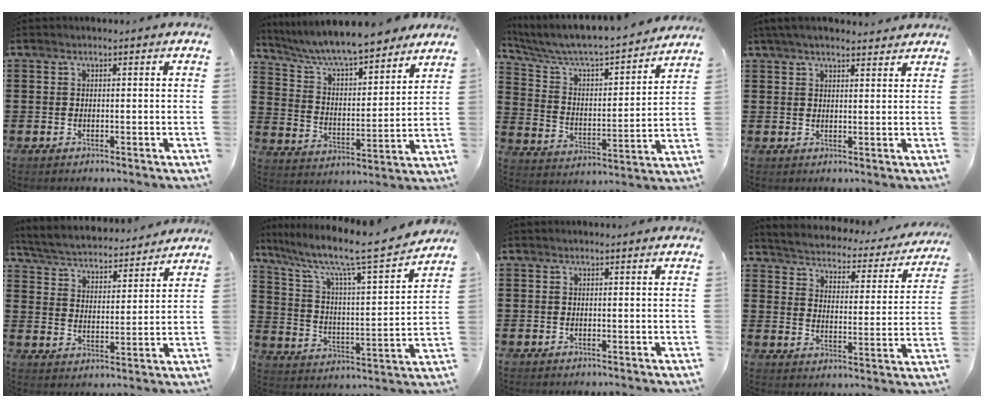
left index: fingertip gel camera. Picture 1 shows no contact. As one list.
[{"total": 7.4, "force": [6.9, 0.7, 2.8], "torque": [-0.082, -0.042, 0.118]}, {"total": 5.0, "force": [4.6, 0.5, 2.0], "torque": [-0.066, -0.048, 0.068]}, {"total": 3.5, "force": [3.1, 0.5, 1.5], "torque": [-0.038, 0.000, 0.059]}, {"total": 4.3, "force": [4.2, 0.0, 0.6], "torque": [-0.036, -0.033, 0.068]}, {"total": 9.1, "force": [7.5, 0.4, 5.1], "torque": [-0.125, -0.063, 0.113]}, {"total": 0.0}, {"total": 2.6, "force": [2.6, -0.1, 0.3], "torque": [-0.027, -0.031, 0.034]}]